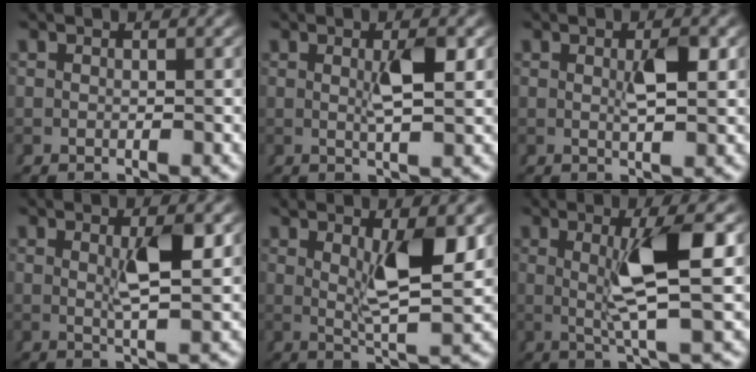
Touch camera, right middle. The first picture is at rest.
{"total": 3.0, "force": [0.4, 0.3, 3.0], "torque": [-0.047, -0.007, 0.011]}
{"total": 2.6, "force": [0.3, 0.4, 2.5], "torque": [-0.038, -0.006, 0.008]}
{"total": 3.7, "force": [0.7, 0.3, 3.6], "torque": [-0.058, -0.008, 0.020]}
{"total": 5.5, "force": [1.8, 0.8, 5.2], "torque": [-0.089, -0.014, 0.040]}
{"total": 6.8, "force": [0.7, 0.4, 6.7], "torque": [-0.110, -0.003, 0.020]}